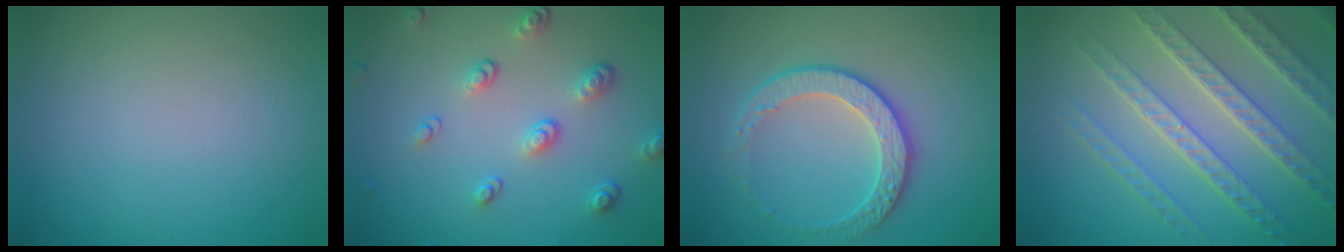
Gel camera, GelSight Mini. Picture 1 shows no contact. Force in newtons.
{"total": 3.5, "press": 2.6, "slide": 2.3}
{"total": 3.7, "press": 3.3, "slide": 1.7}
{"total": 7.2, "press": 5.5, "slide": 4.6}